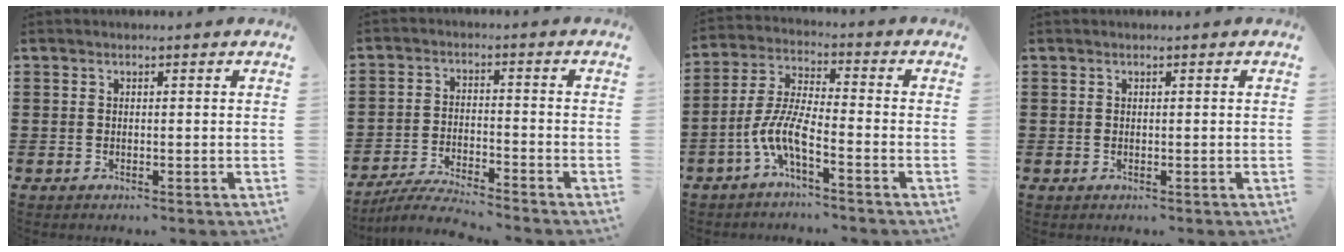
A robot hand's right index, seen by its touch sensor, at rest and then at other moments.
{"total": 5.1, "force": [-4.9, -0.1, 1.4], "torque": [-0.039, -0.010, -0.099]}
{"total": 7.4, "force": [-4.1, 1.6, 5.9], "torque": [-0.149, -0.013, -0.084]}
{"total": 0.0}